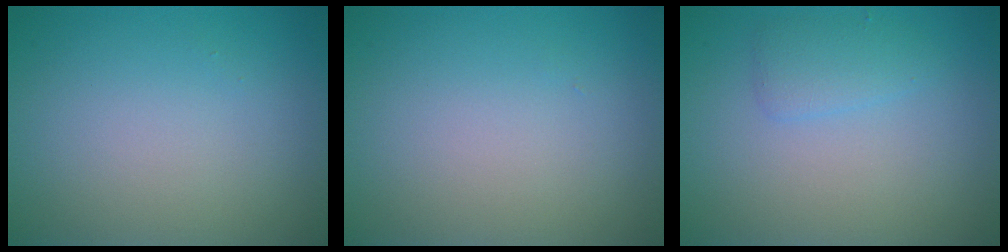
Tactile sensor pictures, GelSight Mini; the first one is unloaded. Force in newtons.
{"total": 0.0}
{"total": 1.7, "press": 1.7, "slide": 0.1}